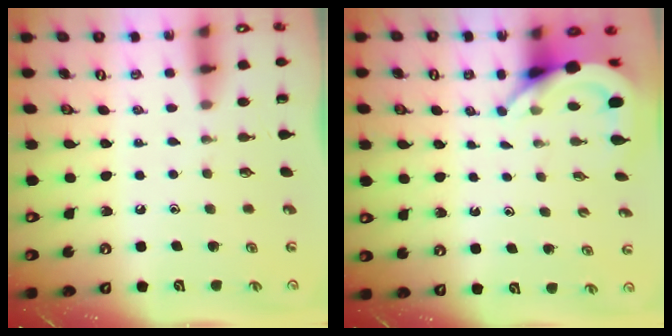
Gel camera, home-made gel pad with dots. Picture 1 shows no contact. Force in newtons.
{"total": 4.4, "press": 4.4, "slide": 0.5}